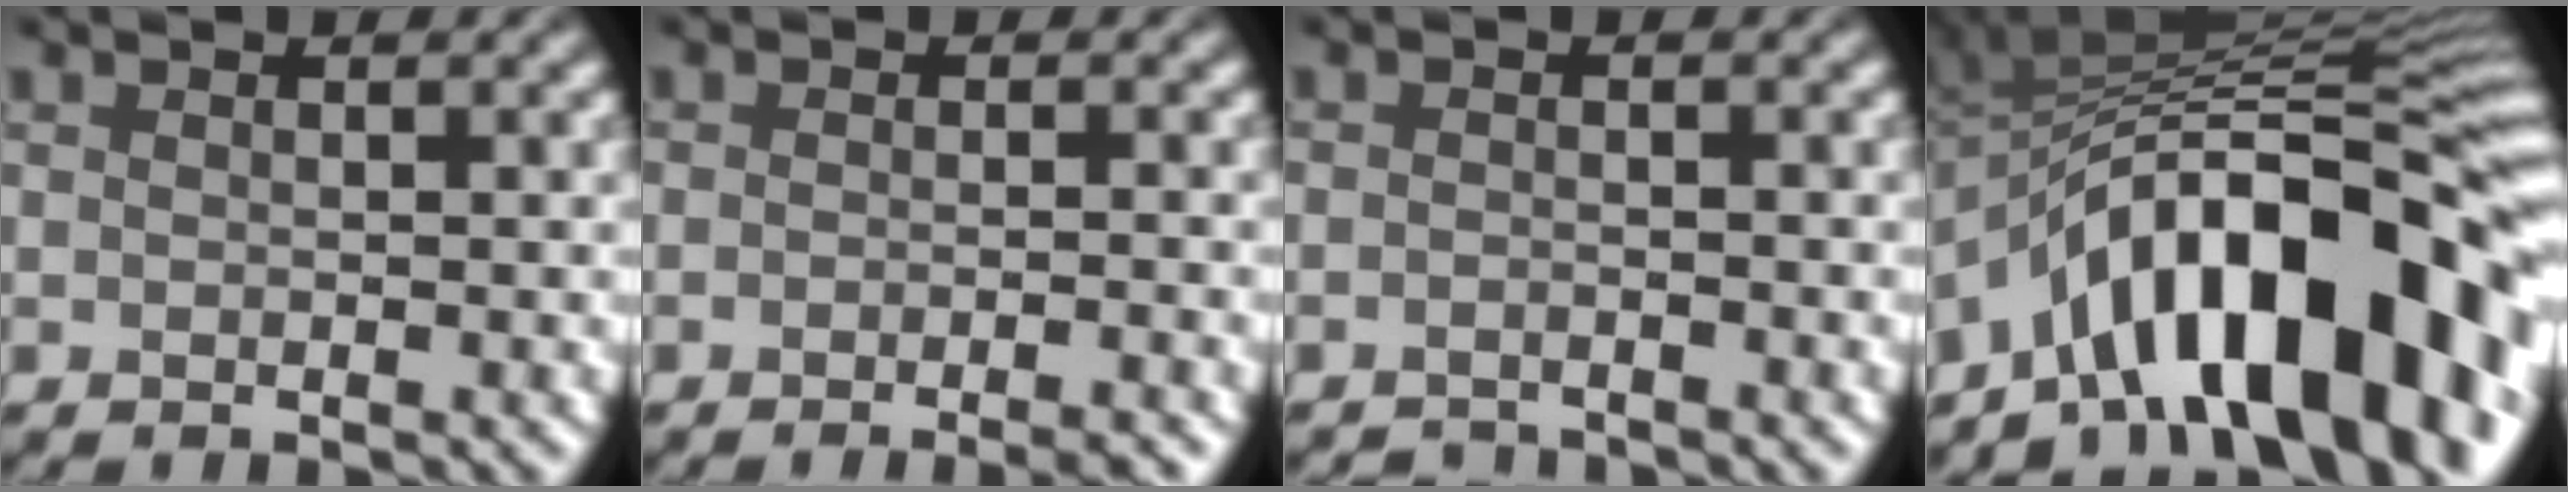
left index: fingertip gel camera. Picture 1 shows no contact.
{"total": 2.4, "force": [-1.6, 0.4, 1.7], "torque": [-0.014, -0.003, -0.030]}
{"total": 1.8, "force": [-1.8, 0.0, -0.2], "torque": [0.004, -0.008, -0.034]}
{"total": 15.3, "force": [-8.2, 5.8, 11.5], "torque": [-0.153, 0.035, -0.148]}